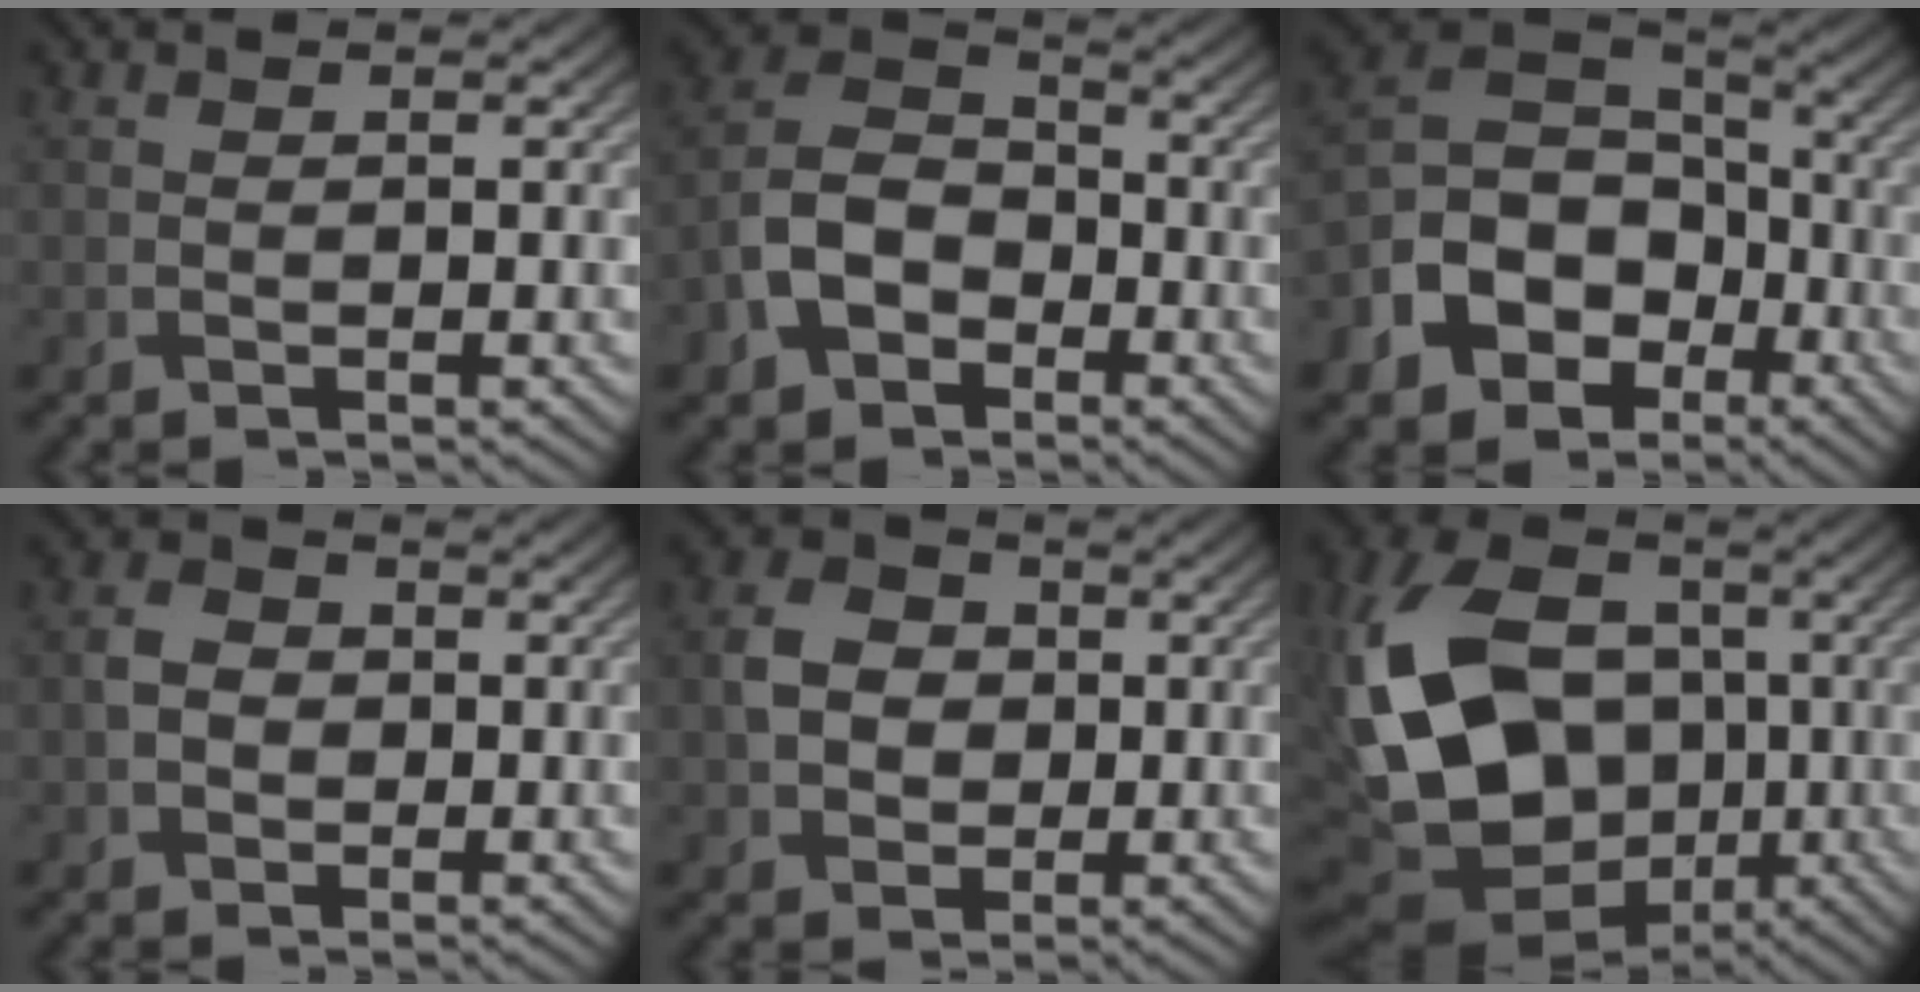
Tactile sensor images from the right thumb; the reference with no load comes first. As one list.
[{"total": 9.0, "force": [-3.9, 6.2, 5.2], "torque": [-0.117, -0.002, -0.093]}, {"total": 13.8, "force": [-5.8, 10.0, 7.4], "torque": [-0.168, -0.034, -0.109]}, {"total": 3.0, "force": [-0.2, 2.6, 1.5], "torque": [-0.034, 0.001, -0.010]}, {"total": 5.2, "force": [0.1, 4.5, 2.6], "torque": [-0.057, 0.004, -0.010]}, {"total": 19.9, "force": [-1.6, 14.5, 13.5], "torque": [-0.298, -0.021, -0.011]}]